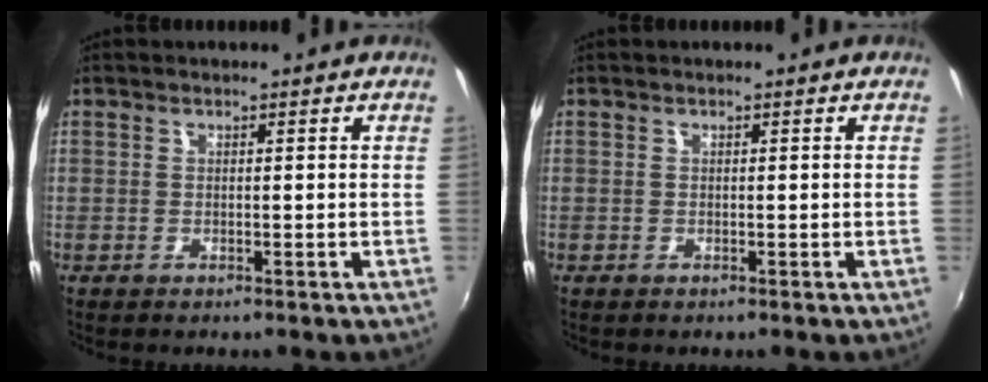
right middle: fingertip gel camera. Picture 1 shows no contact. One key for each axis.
{"total": 0.0}